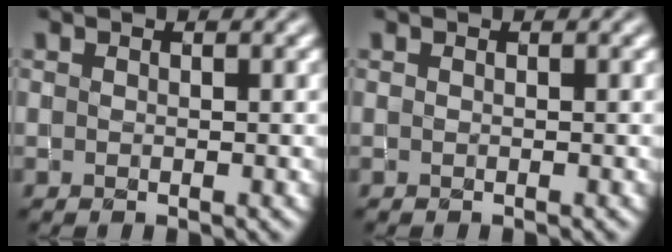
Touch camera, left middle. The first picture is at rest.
{"total": 0.0}